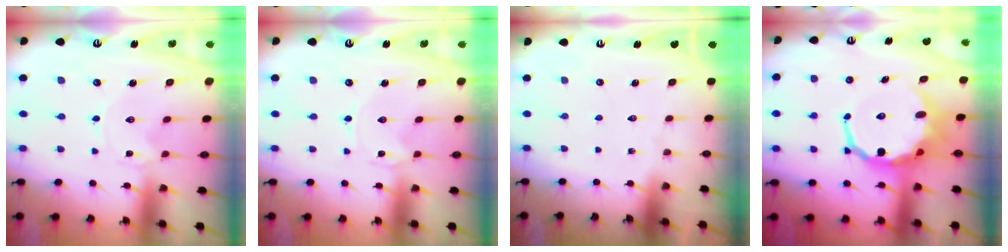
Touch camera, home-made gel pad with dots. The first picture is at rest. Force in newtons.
{"total": 0.0}
{"total": 0.0}
{"total": 9.9, "press": 9.7, "slide": 2.3}